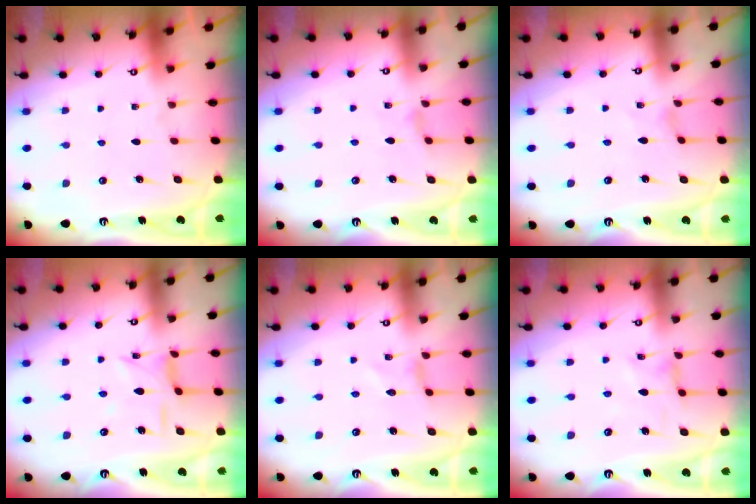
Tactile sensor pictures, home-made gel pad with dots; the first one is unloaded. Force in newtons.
{"total": 0.6, "press": 0.6, "slide": 0.2}
{"total": 0.0}
{"total": 4.4, "press": 4.4, "slide": 0.4}
{"total": 0.0}
{"total": 0.0}